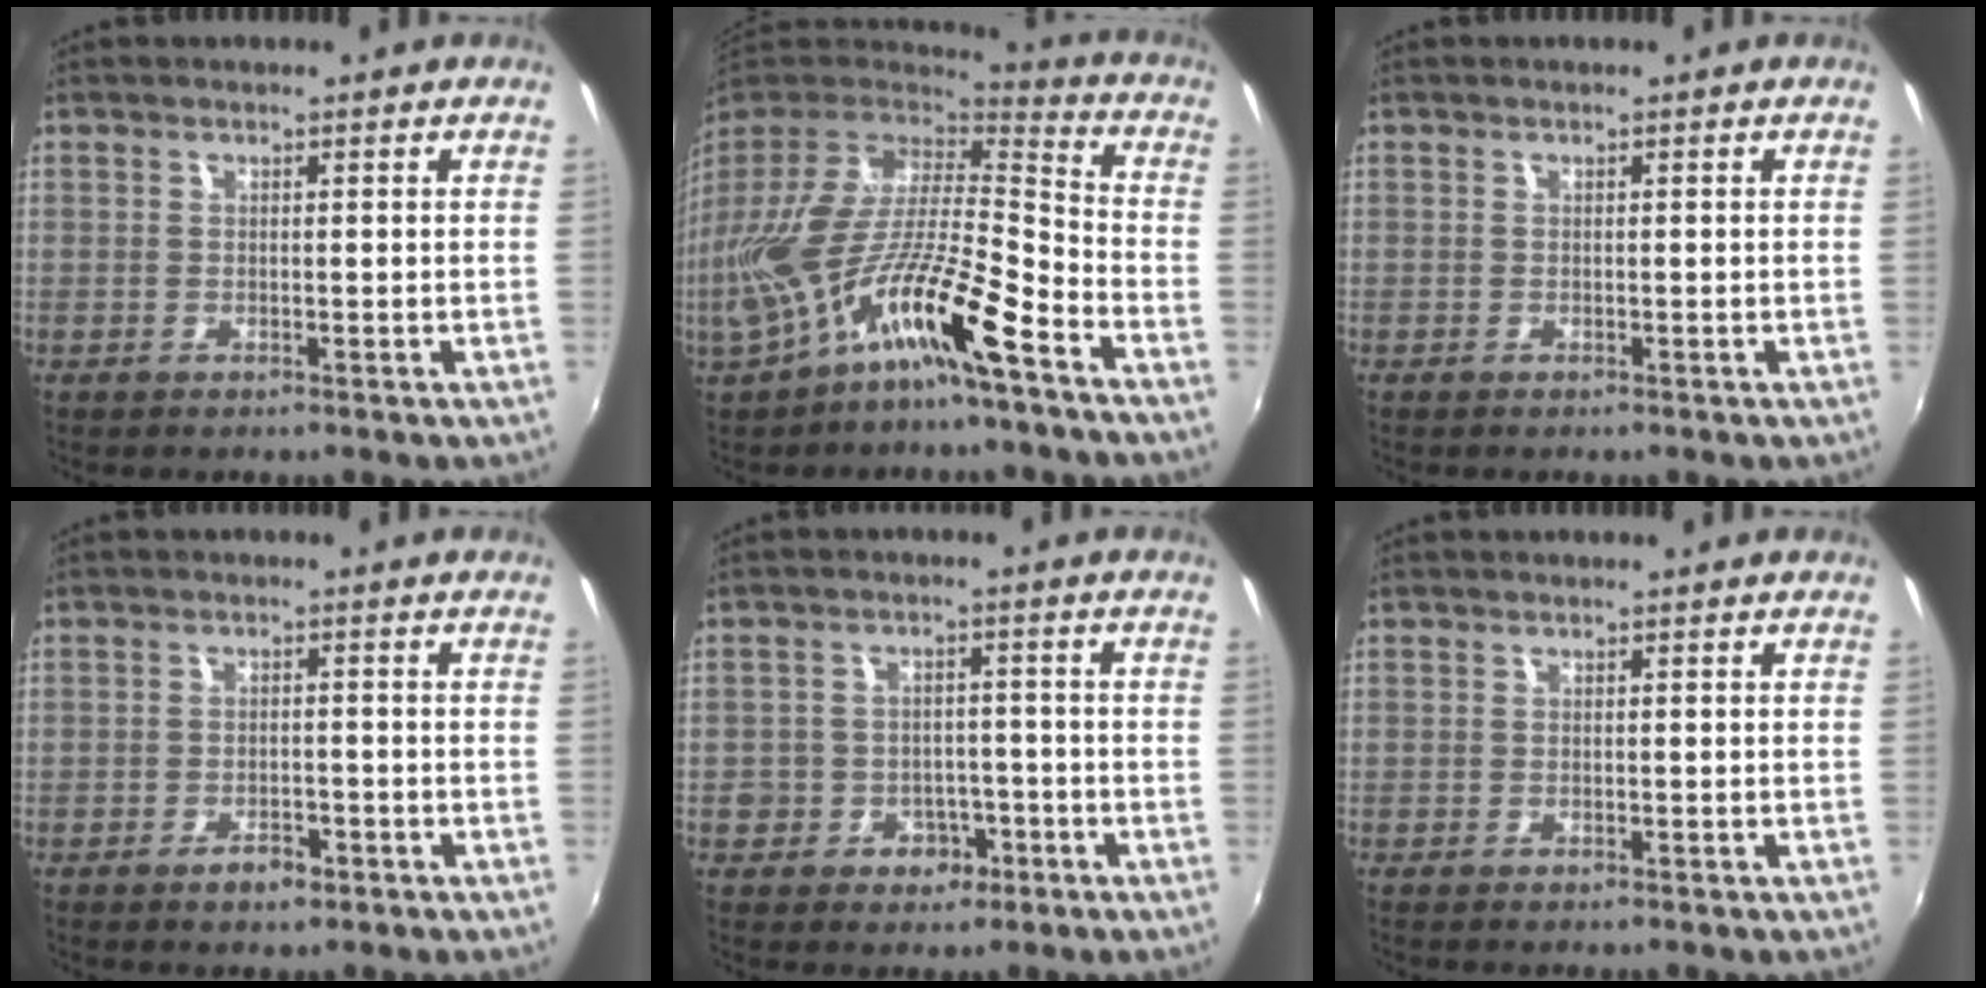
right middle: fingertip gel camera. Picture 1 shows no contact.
{"total": 18.9, "force": [-8.7, 4.7, 16.2], "torque": [-0.293, -0.024, -0.161]}
{"total": 0.0}
{"total": 3.1, "force": [-2.0, 1.5, 1.7], "torque": [-0.036, 0.000, -0.030]}
{"total": 6.5, "force": [-2.9, 5.6, 1.7], "torque": [-0.043, 0.019, -0.032]}
{"total": 0.5, "force": [-0.5, 0.1, 0.2], "torque": [-0.004, -0.002, -0.009]}